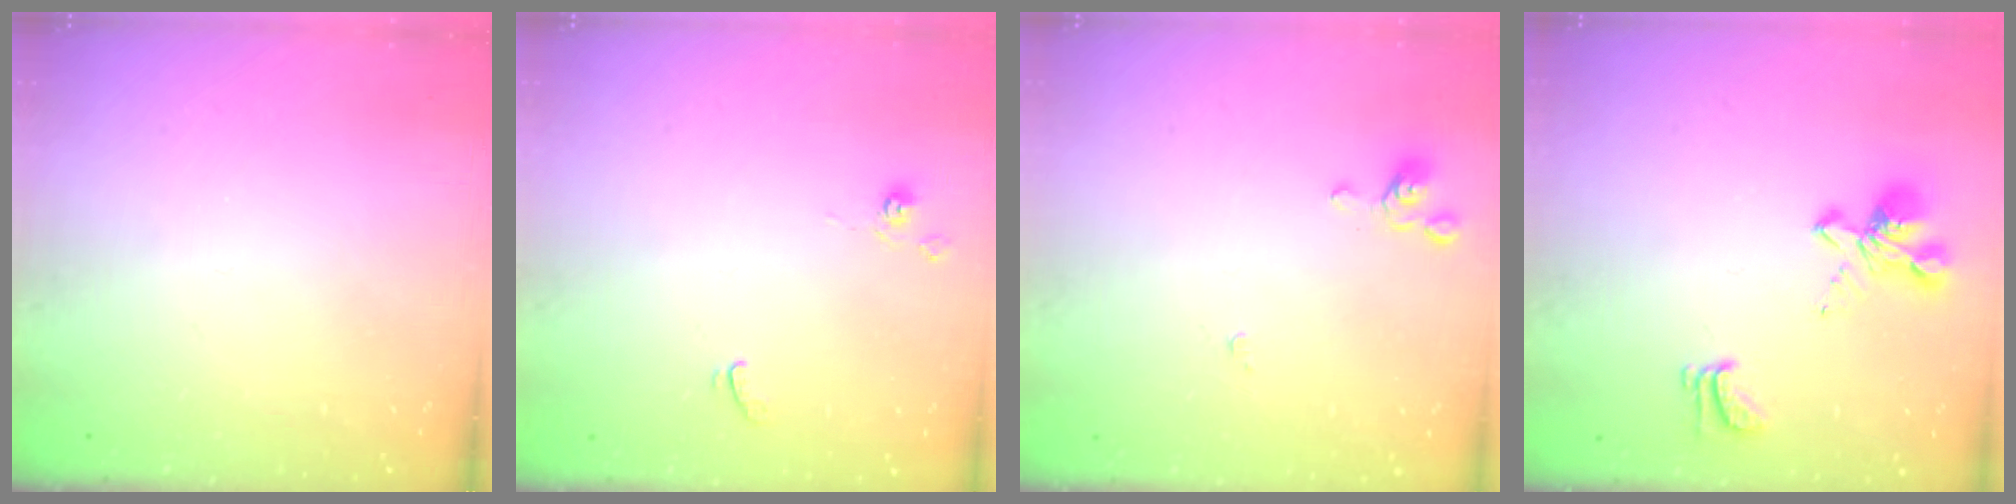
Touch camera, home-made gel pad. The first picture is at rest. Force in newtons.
{"total": 2.6, "press": 2.6, "slide": 0.5}
{"total": 0.0}
{"total": 4.2, "press": 4.0, "slide": 1.3}